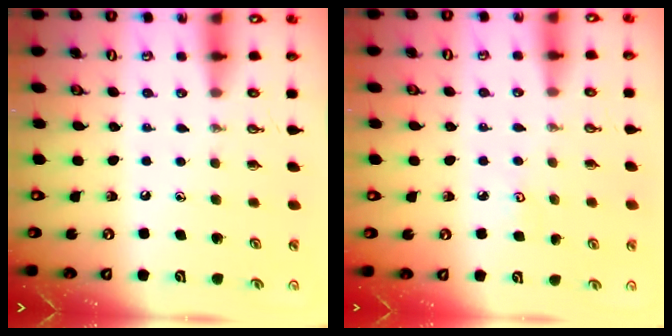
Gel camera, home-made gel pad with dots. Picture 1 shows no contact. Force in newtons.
{"total": 2.8, "press": 2.8, "slide": 0.3}